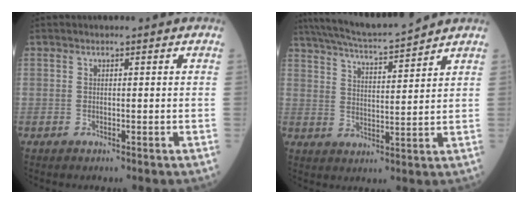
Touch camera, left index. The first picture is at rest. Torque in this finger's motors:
{"motor_torque": [0.82, -1.32, 0.04, 0.06]}